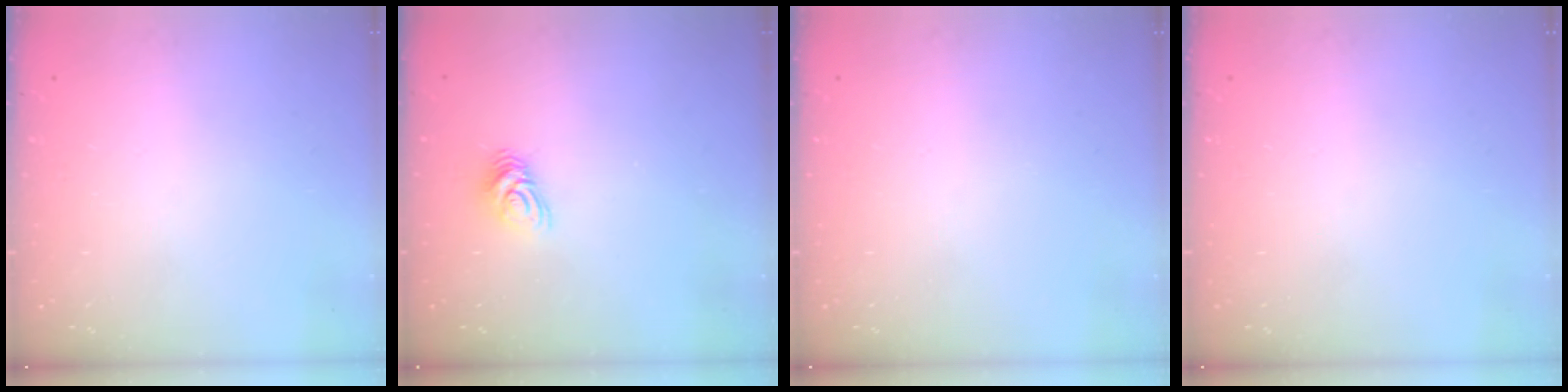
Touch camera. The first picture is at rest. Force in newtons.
{"total": 7.2, "press": 7.2, "slide": 0.4}
{"total": 0.0}
{"total": 0.0}